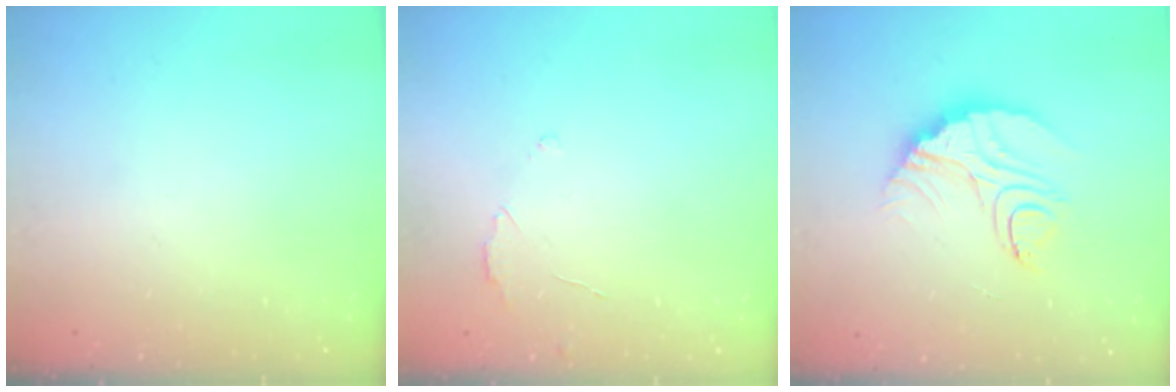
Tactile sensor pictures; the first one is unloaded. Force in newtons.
{"total": 2.6, "press": 2.6, "slide": 0.2}
{"total": 12.3, "press": 12.2, "slide": 1.1}